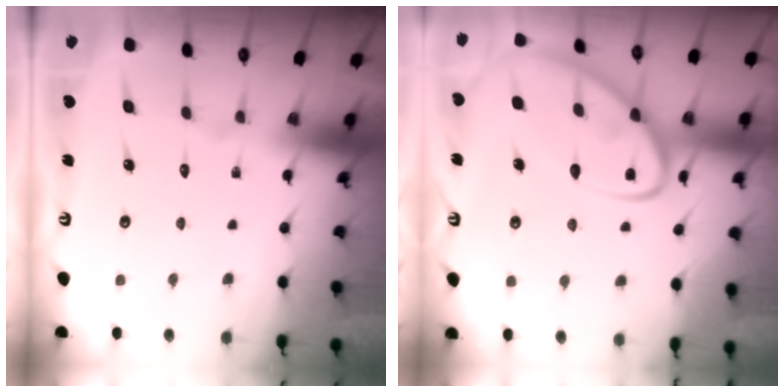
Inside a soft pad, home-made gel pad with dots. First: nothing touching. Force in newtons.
{"total": 13.7, "press": 13.6, "slide": 1.3}